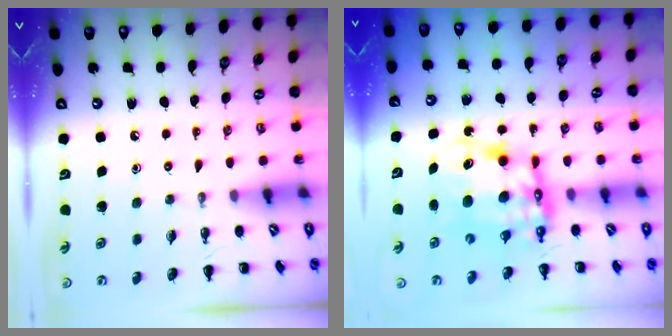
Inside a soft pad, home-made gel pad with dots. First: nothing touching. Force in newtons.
{"total": 11.1, "press": 10.7, "slide": 3.0}